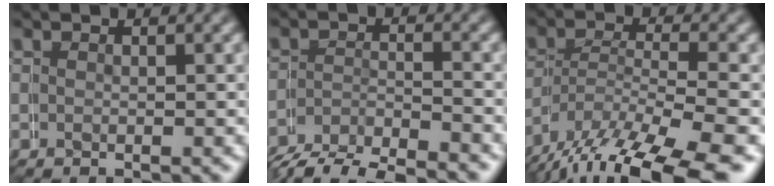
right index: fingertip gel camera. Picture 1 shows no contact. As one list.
[{"total": 3.1, "force": [-2.6, 1.8, 0.0], "torque": [-0.009, -0.003, -0.051]}, {"total": 5.9, "force": [-3.6, 3.0, 3.6], "torque": [-0.079, -0.021, -0.047]}]